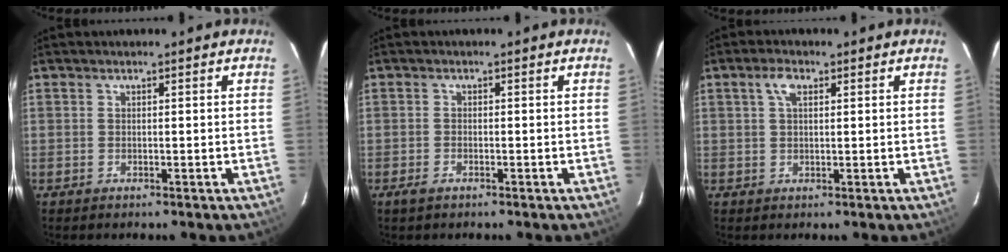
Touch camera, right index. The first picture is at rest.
{"total": 1.6, "force": [-1.2, 0.6, 0.9], "torque": [-0.023, -0.002, -0.023]}
{"total": 2.8, "force": [1.1, 1.4, 2.2], "torque": [-0.045, 0.009, 0.021]}